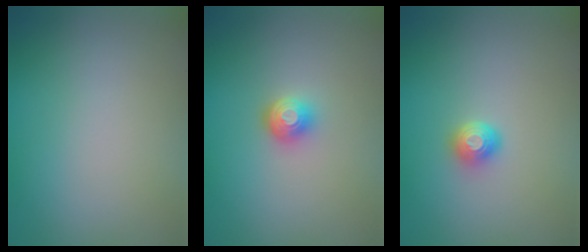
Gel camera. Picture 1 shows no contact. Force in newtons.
{"total": 1.9, "press": 1.4, "slide": 1.3}
{"total": 1.6, "press": 1.3, "slide": 0.9}